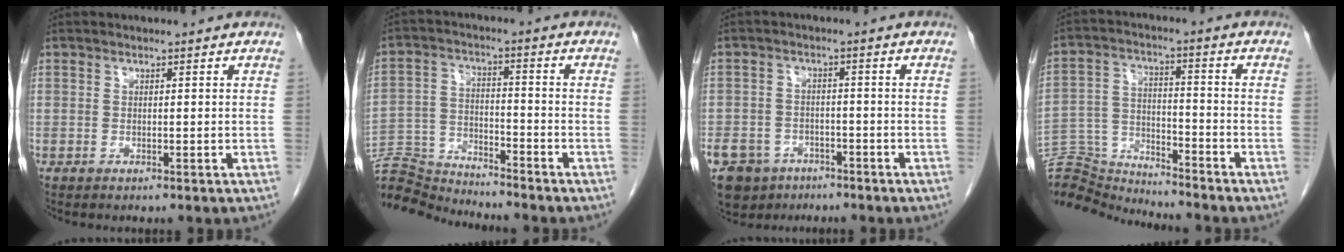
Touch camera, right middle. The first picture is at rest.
{"total": 10.1, "force": [-10.1, -0.7, -0.1], "torque": [-0.003, 0.012, -0.192]}
{"total": 11.3, "force": [-7.7, 7.5, 3.5], "torque": [-0.089, -0.007, -0.114]}
{"total": 13.2, "force": [-13.2, 0.2, 0.2], "torque": [-0.009, 0.027, -0.236]}